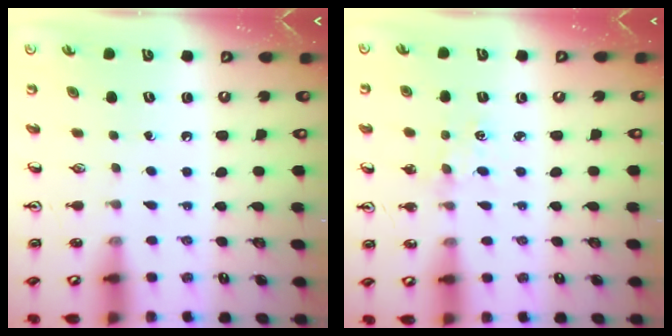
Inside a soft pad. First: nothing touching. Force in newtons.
{"total": 1.4, "press": 1.4, "slide": 0.2}